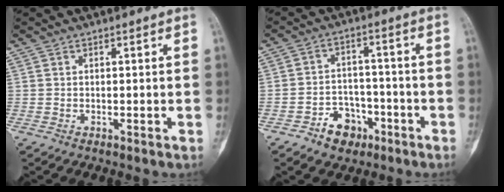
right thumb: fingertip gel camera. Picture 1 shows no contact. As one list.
[{"total": 7.1, "force": [-4.1, 5.1, 2.6], "torque": [-0.010, 0.039, -0.063]}]